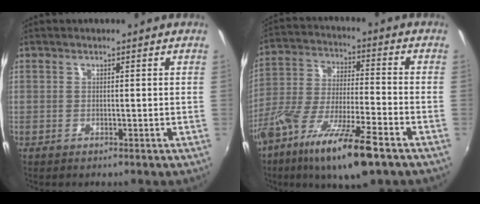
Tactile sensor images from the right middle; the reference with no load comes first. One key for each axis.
{"total": 17.4, "fx": -10.6, "fy": 3.5, "fz": 13.3, "tx": -0.264, "ty": -0.047, "tz": -0.198}